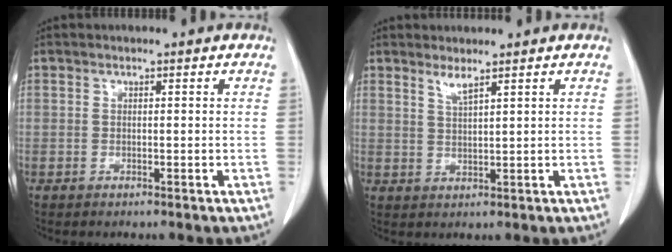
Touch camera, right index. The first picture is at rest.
{"total": 2.0, "force": [1.6, -0.2, 1.3], "torque": [-0.027, -0.009, 0.035]}